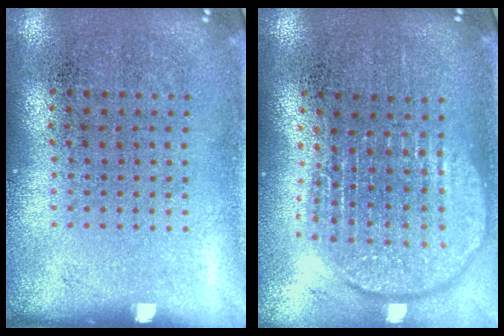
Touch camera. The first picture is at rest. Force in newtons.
{"total": 1.8, "press": 1.6, "slide": 1.0}